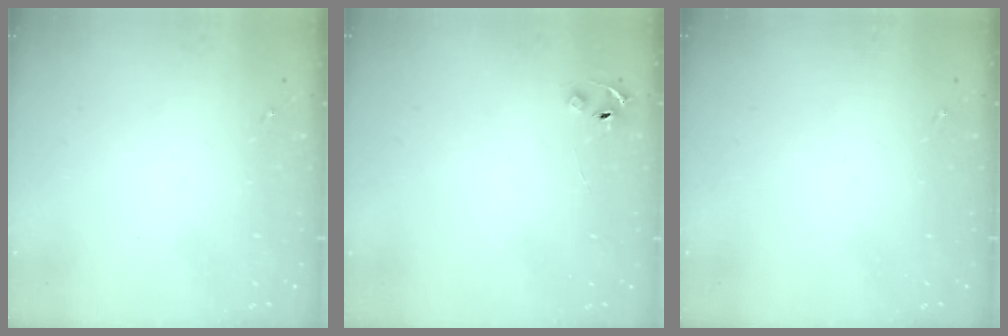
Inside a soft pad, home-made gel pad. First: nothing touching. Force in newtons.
{"total": 4.0, "press": 3.9, "slide": 0.4}
{"total": 0.0}